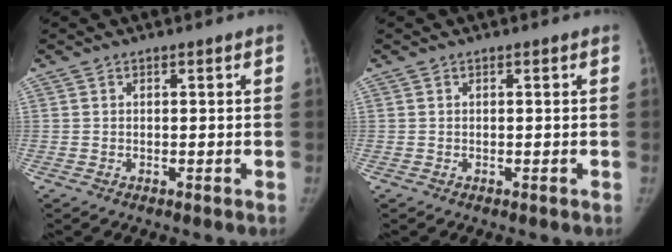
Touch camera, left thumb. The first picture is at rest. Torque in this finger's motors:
{"motor_torque": [0.00, 0.00, 0.18, -0.15, 0.00]}